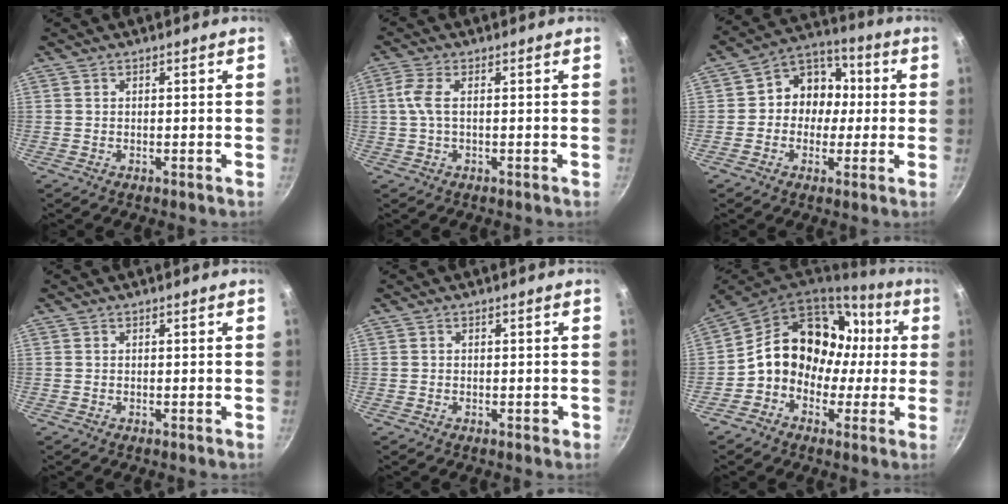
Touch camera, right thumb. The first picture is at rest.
{"total": 3.9, "force": [0.1, 1.4, 3.6], "torque": [-0.090, 0.009, -0.002]}
{"total": 10.5, "force": [0.0, 9.2, 5.1], "torque": [-0.025, 0.029, -0.019]}
{"total": 0.0}
{"total": 0.8, "force": [-0.3, 0.7, 0.5], "torque": [-0.003, 0.004, -0.003]}
{"total": 17.7, "force": [0.7, 14.3, 10.5], "torque": [-0.124, 0.055, 0.002]}